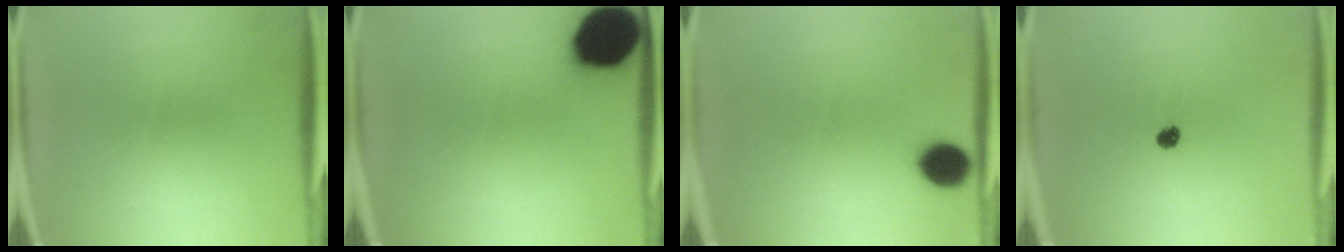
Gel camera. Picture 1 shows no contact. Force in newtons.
{"total": 17.6}
{"total": 6.3}
{"total": 1.9}